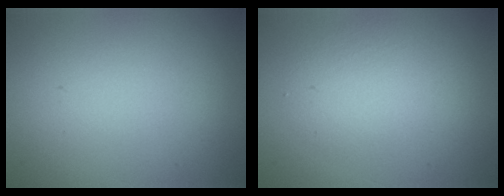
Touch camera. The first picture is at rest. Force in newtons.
{"total": 2.7, "press": 2.7, "slide": 0.1}